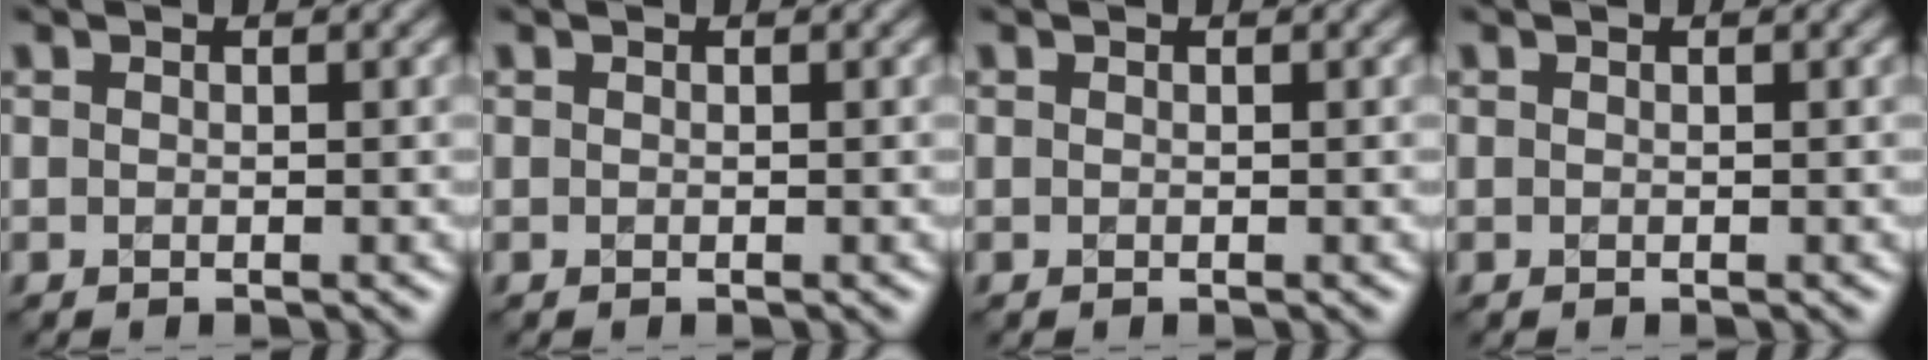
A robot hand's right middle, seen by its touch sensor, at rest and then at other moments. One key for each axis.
{"total": 0.0}
{"total": 0.0}
{"total": 0.0}